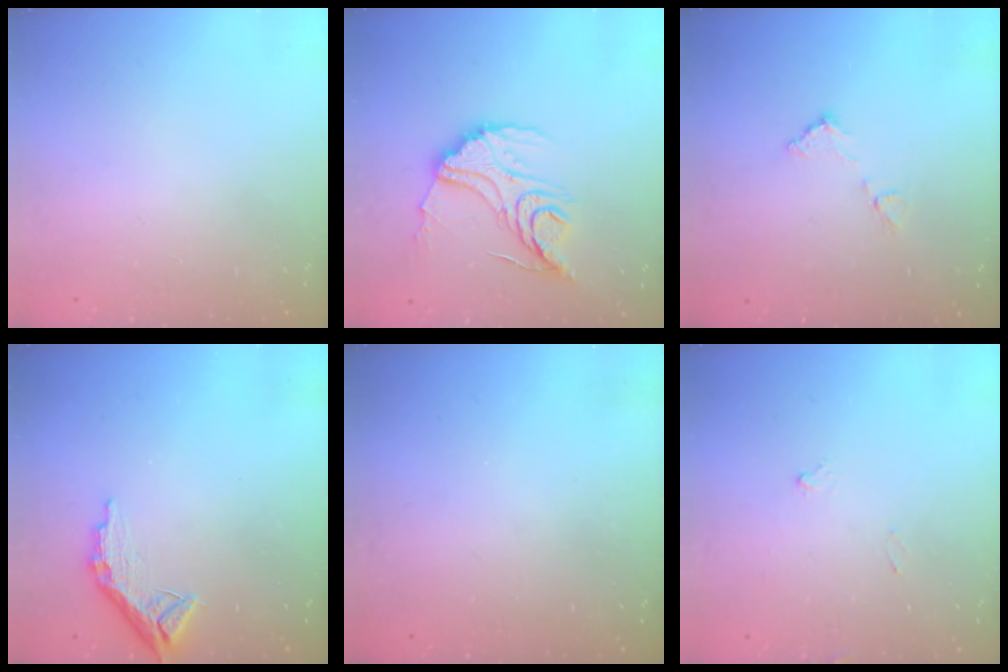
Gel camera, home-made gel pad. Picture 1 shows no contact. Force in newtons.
{"total": 16.6, "press": 16.6, "slide": 1.3}
{"total": 7.3, "press": 7.3, "slide": 0.4}
{"total": 10.1, "press": 10.0, "slide": 0.8}
{"total": 3.1, "press": 3.1, "slide": 0.1}
{"total": 7.3, "press": 7.3, "slide": 0.4}